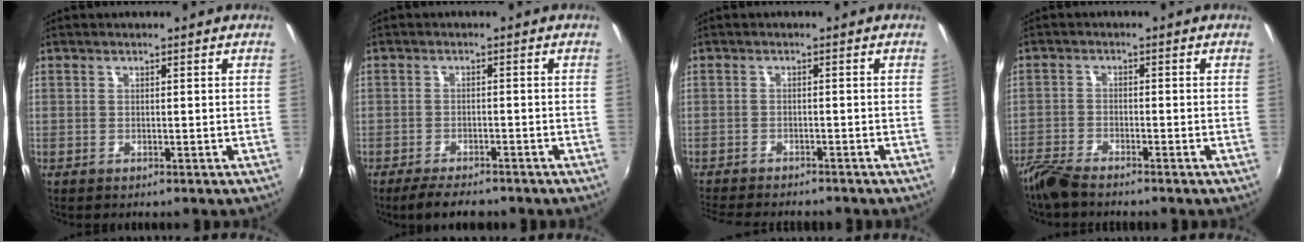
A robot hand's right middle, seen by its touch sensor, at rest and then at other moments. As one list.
[{"total": 5.7, "force": [-4.8, 1.6, 2.7], "torque": [-0.065, -0.010, -0.079]}, {"total": 8.5, "force": [-7.8, 1.6, 3.2], "torque": [-0.081, -0.019, -0.122]}, {"total": 5.2, "force": [-4.7, 0.8, 2.1], "torque": [-0.061, -0.016, -0.096]}]